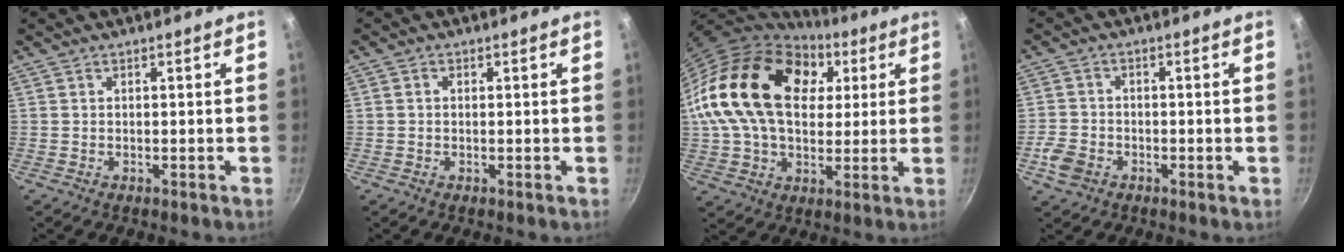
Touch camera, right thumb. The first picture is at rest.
{"total": 1.0, "force": [0.0, 0.8, 0.5], "torque": [-0.009, 0.006, 0.000]}
{"total": 27.5, "force": [7.0, 18.1, 19.5], "torque": [-0.343, 0.015, 0.116]}
{"total": 5.1, "force": [-2.2, 3.7, 2.6], "torque": [-0.052, 0.018, -0.046]}